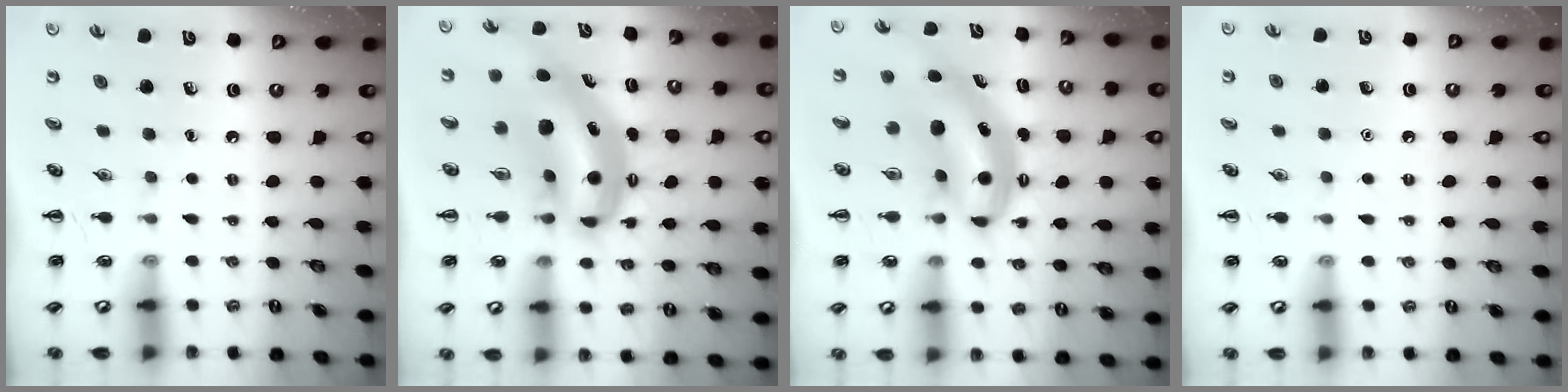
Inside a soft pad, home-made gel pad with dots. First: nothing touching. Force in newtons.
{"total": 10.2, "press": 10.0, "slide": 2.2}
{"total": 8.0, "press": 7.8, "slide": 1.7}
{"total": 1.6, "press": 1.6, "slide": 0.1}